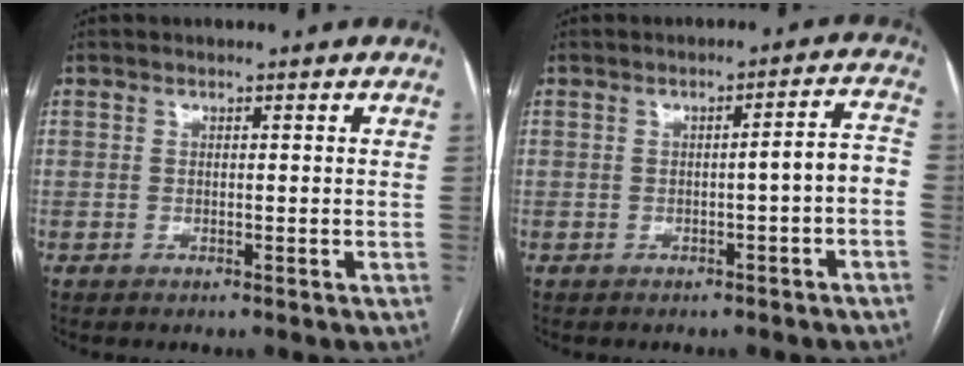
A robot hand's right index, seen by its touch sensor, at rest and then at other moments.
{"total": 3.9, "force": [-1.4, 0.2, 3.7], "torque": [-0.039, 0.017, -0.019]}